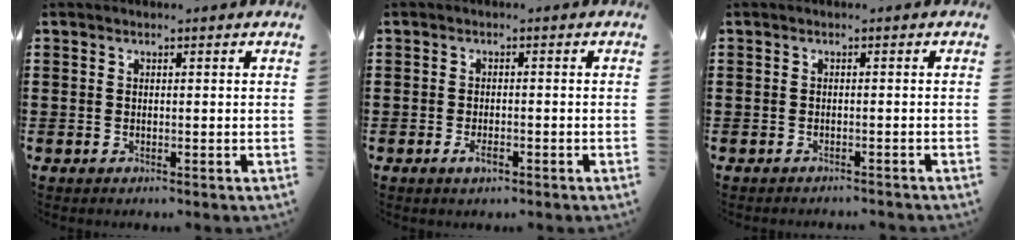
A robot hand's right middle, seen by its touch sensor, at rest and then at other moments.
{"total": 1.9, "force": [-0.9, 0.7, 1.5], "torque": [-0.036, -0.003, -0.018]}
{"total": 0.8, "force": [-0.8, -0.1, 0.1], "torque": [-0.004, -0.002, -0.015]}